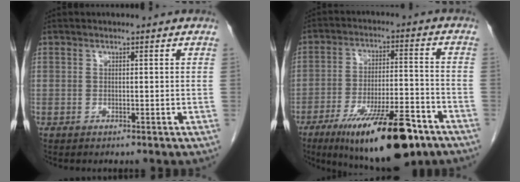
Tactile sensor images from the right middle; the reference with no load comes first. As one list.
[{"total": 17.7, "force": [-11.3, 4.1, 13.0], "torque": [-0.183, -0.011, -0.180]}]